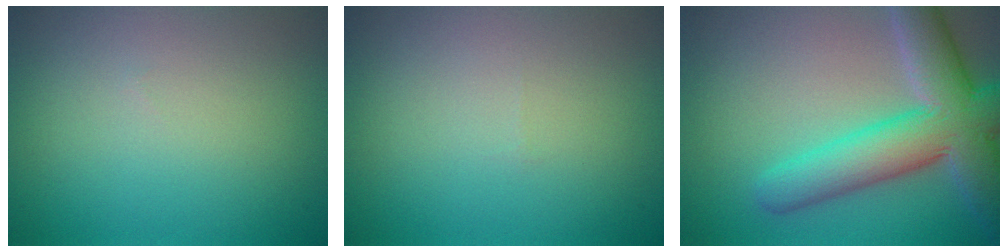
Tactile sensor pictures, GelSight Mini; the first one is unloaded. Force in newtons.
{"total": 0.0}
{"total": 8.9, "press": 8.9, "slide": 0.6}